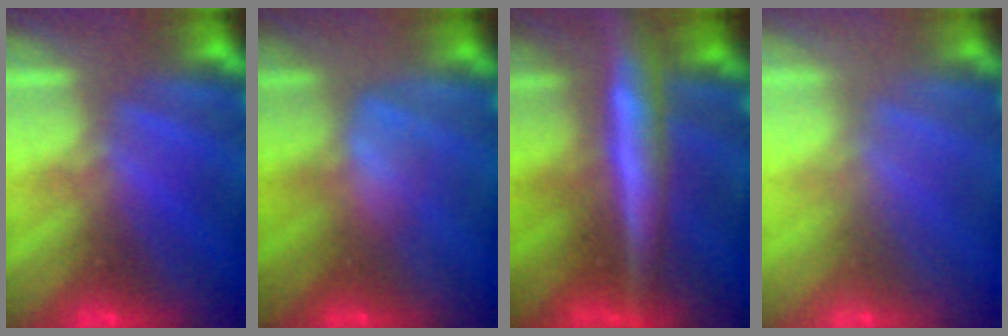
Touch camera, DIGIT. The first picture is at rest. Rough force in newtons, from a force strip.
{"total": 2.6}
{"total": 7.0}
{"total": 6.0}